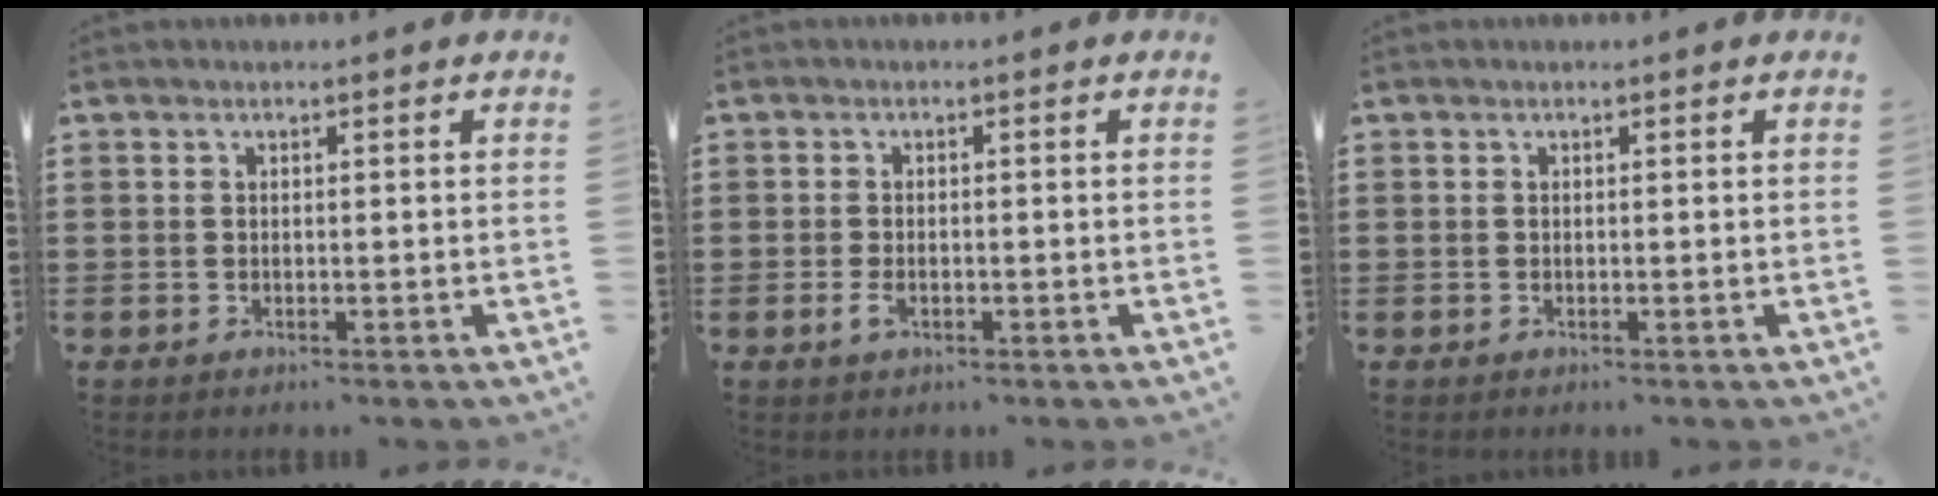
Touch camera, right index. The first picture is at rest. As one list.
[{"total": 1.6, "force": [-0.6, 0.9, 1.3], "torque": [-0.032, -0.001, -0.013]}, {"total": 0.0}]